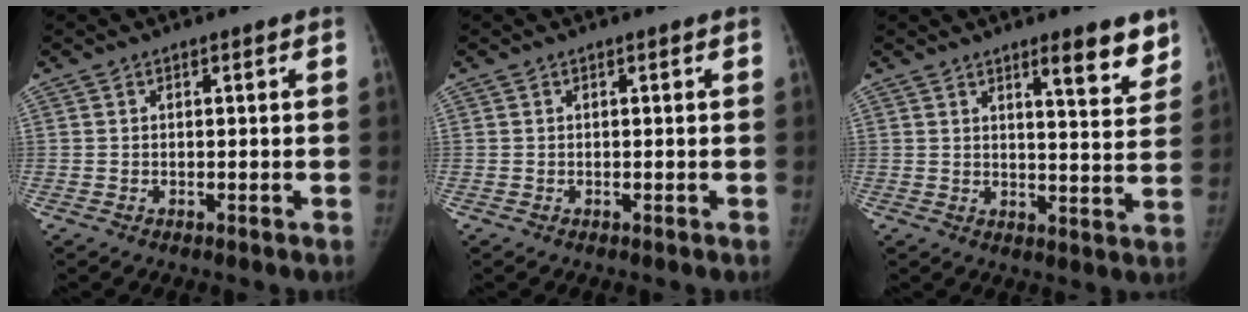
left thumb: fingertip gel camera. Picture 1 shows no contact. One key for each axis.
{"total": 0.0}
{"total": 8.5, "fx": 5.9, "fy": 1.7, "fz": 5.8, "tx": -0.054, "ty": -0.039, "tz": 0.080}